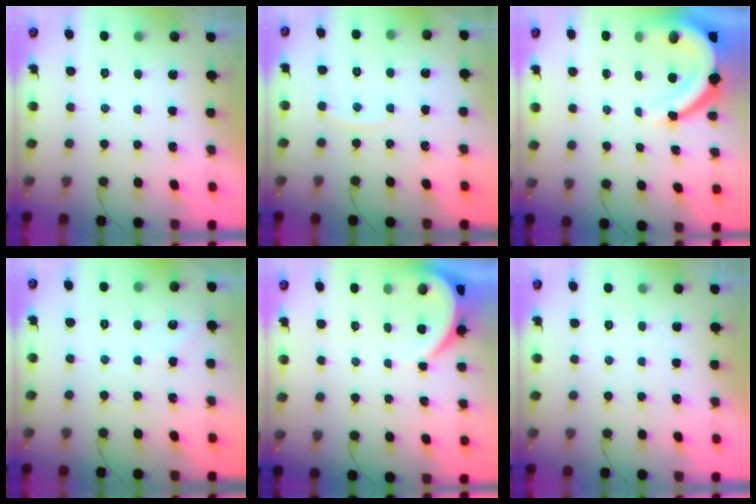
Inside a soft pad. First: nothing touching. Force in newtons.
{"total": 2.8, "press": 2.7, "slide": 0.4}
{"total": 10.4, "press": 10.4, "slide": 1.3}
{"total": 2.2, "press": 2.2, "slide": 0.4}
{"total": 3.9, "press": 3.8, "slide": 0.6}
{"total": 0.0}